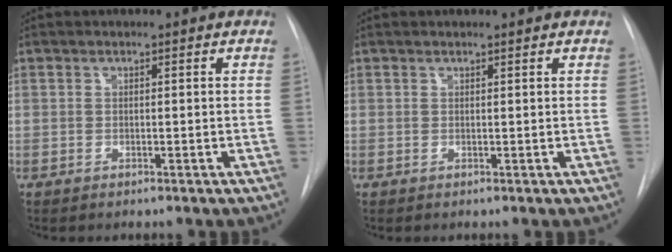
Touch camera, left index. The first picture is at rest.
{"total": 0.7, "force": [0.7, 0.0, 0.2], "torque": [-0.006, 0.005, 0.010]}